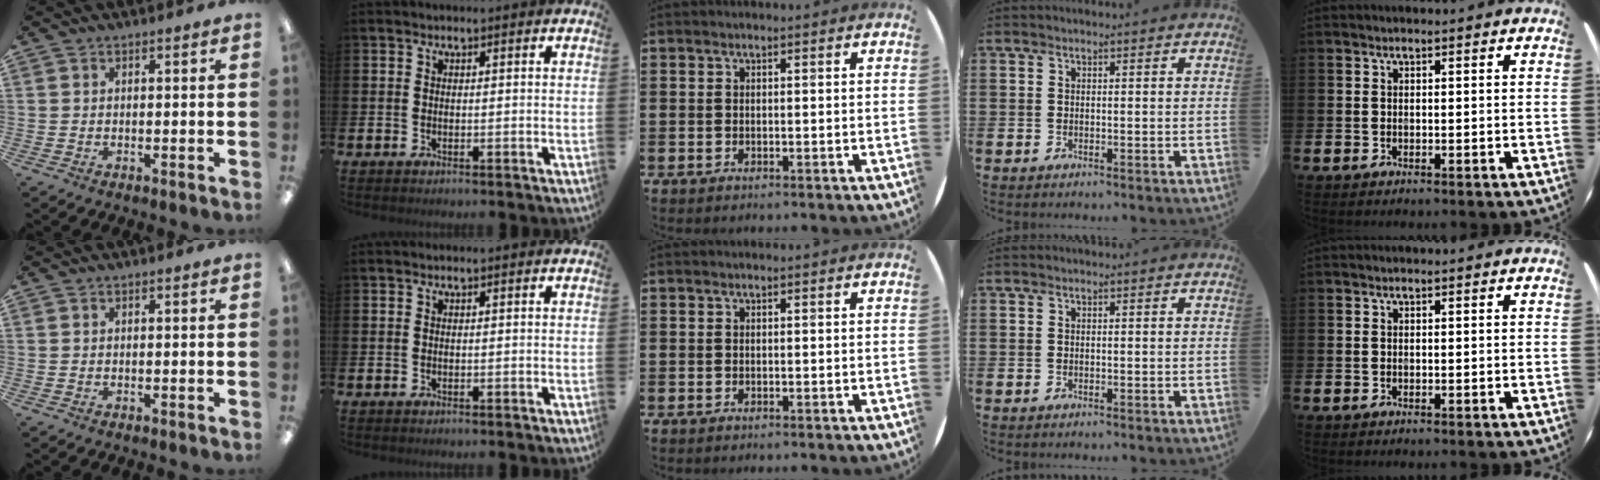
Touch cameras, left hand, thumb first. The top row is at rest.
{}